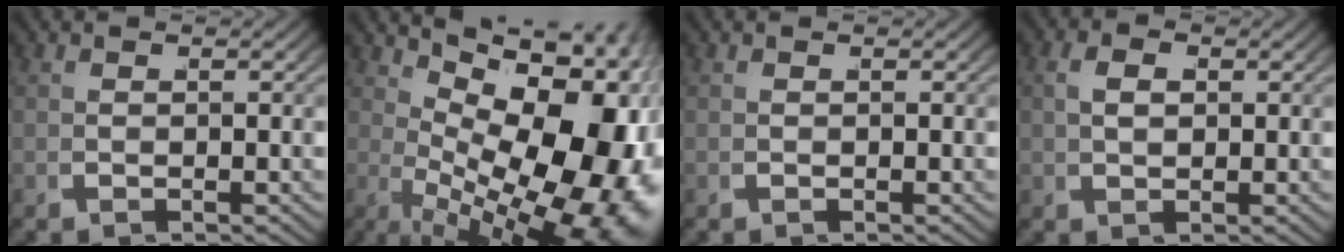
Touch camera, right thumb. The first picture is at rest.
{"total": 22.4, "force": [0.0, 13.6, 17.8], "torque": [-0.287, -0.053, 0.030]}
{"total": 0.0}
{"total": 2.0, "force": [0.8, 1.2, 1.3], "torque": [-0.017, 0.005, 0.016]}